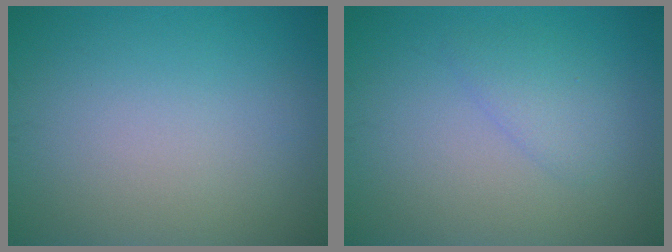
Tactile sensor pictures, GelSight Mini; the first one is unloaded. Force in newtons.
{"total": 1.9, "press": 1.9, "slide": 0.1}